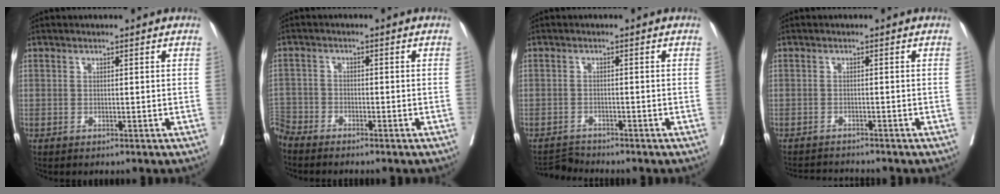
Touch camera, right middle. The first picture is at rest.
{"total": 4.4, "force": [-4.4, 0.5, 0.5], "torque": [-0.005, -0.006, -0.088]}
{"total": 2.2, "force": [-2.1, -0.5, -0.6], "torque": [0.009, -0.019, -0.033]}
{"total": 3.5, "force": [-3.5, -0.4, 0.2], "torque": [0.001, -0.015, -0.057]}